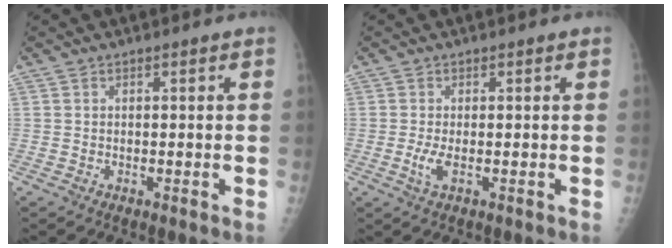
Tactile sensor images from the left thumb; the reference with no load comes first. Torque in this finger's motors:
{"motor_torque": [-0.26, 0.26, 0.14, -0.12, 0.00]}